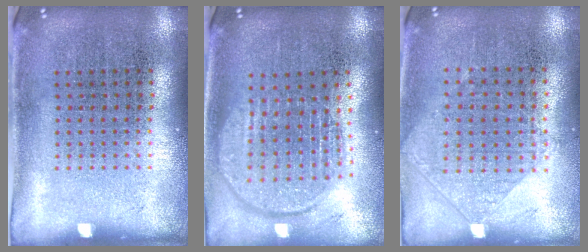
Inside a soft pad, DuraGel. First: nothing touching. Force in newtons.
{"total": 1.9, "press": 1.7, "slide": 1.0}
{"total": 1.0, "press": 0.9, "slide": 0.4}